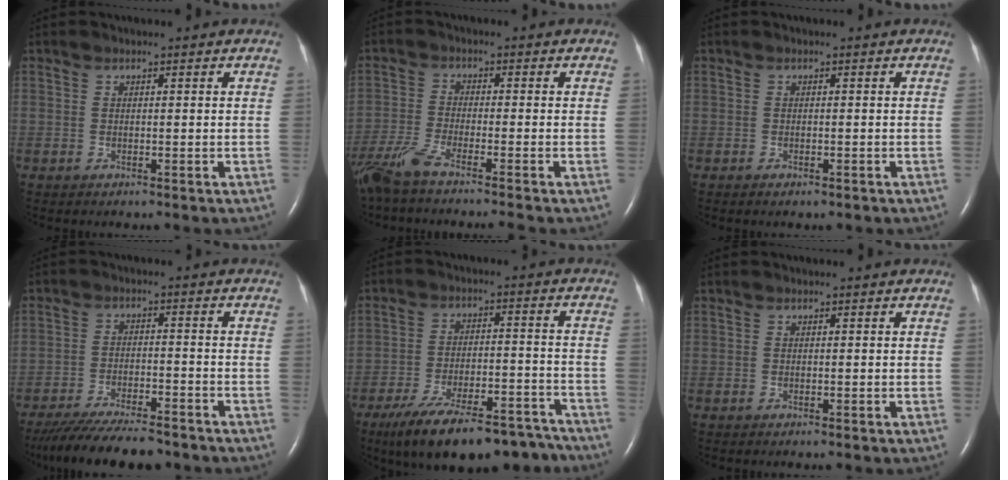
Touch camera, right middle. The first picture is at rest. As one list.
[{"total": 7.4, "force": [-6.1, -0.6, 4.1], "torque": [-0.081, -0.024, -0.113]}, {"total": 0.8, "force": [-0.5, 0.3, 0.5], "torque": [-0.009, -0.001, -0.004]}, {"total": 13.9, "force": [-12.2, 2.3, 6.2], "torque": [-0.110, -0.018, -0.185]}, {"total": 18.8, "force": [-15.5, 5.3, 9.4], "torque": [-0.124, 0.009, -0.232]}, {"total": 0.0}]